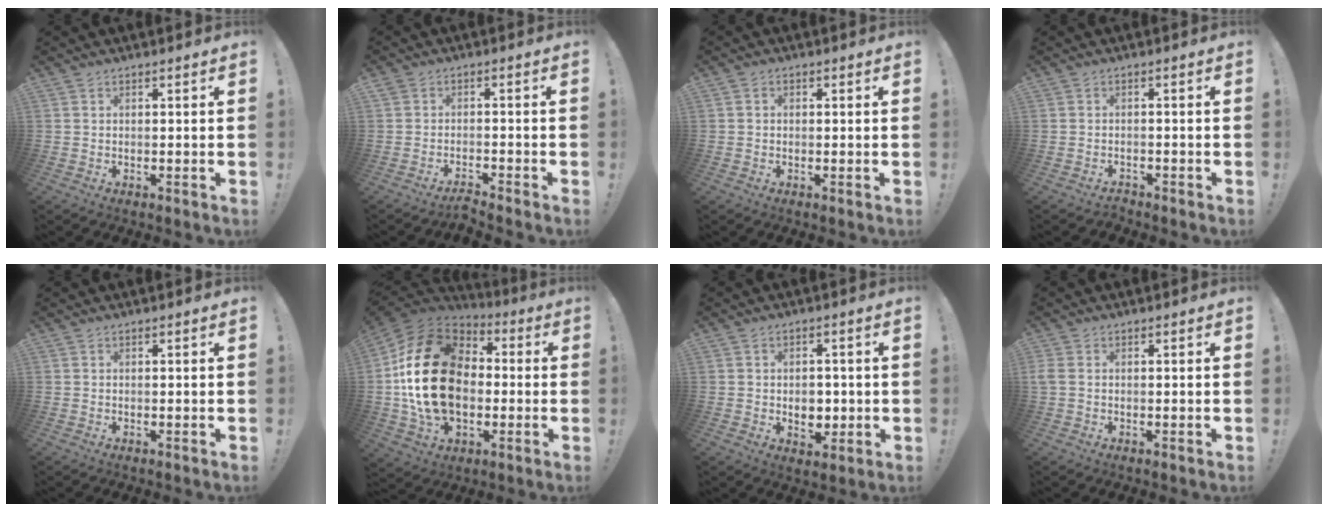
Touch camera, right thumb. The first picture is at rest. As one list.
[{"total": 2.7, "force": [-2.6, 0.2, 0.6], "torque": [-0.006, 0.004, -0.048]}, {"total": 1.2, "force": [-0.4, 1.0, 0.6], "torque": [-0.012, 0.007, -0.008]}, {"total": 1.6, "force": [-1.5, 0.4, 0.2], "torque": [0.000, 0.002, -0.028]}, {"total": 0.0}, {"total": 27.3, "force": [0.4, 18.7, 19.9], "torque": [-0.373, 0.018, 0.016]}, {"total": 5.9, "force": [-0.4, 4.9, 3.3], "torque": [-0.034, 0.003, -0.005]}, {"total": 2.0, "force": [0.1, 1.4, 1.5], "torque": [-0.038, 0.004, 0.002]}]